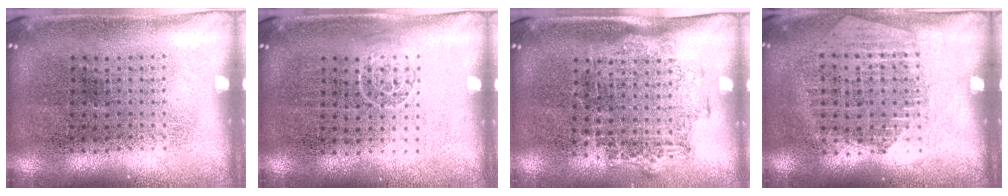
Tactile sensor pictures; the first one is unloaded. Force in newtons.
{"total": 0.7, "press": 0.5, "slide": 0.5}
{"total": 1.3, "press": 1.0, "slide": 0.8}
{"total": 1.3, "press": 1.2, "slide": 0.6}